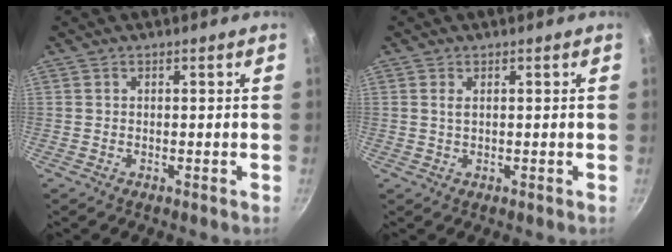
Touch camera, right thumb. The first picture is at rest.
{"total": 1.3, "force": [0.4, 0.6, 1.1], "torque": [-0.020, -0.001, 0.007]}